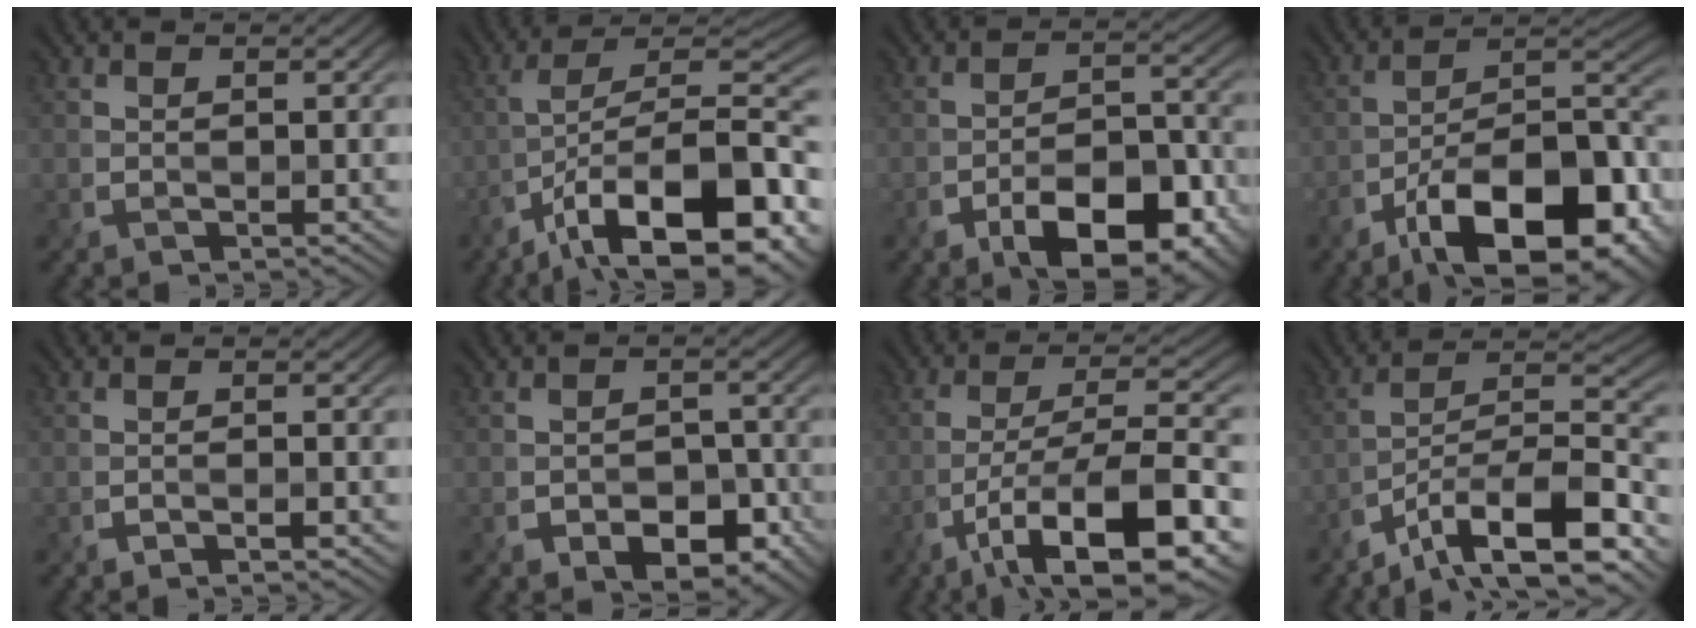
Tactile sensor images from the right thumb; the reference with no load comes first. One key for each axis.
{"total": 15.7, "fx": -7.5, "fy": 5.8, "fz": 12.5, "tx": -0.204, "ty": -0.008, "tz": -0.130}
{"total": 10.2, "fx": -5.4, "fy": 4.6, "fz": 7.4, "tx": -0.117, "ty": -0.005, "tz": -0.088}
{"total": 17.5, "fx": -10.0, "fy": 7.2, "fz": 12.4, "tx": -0.180, "ty": -0.011, "tz": -0.169}
{"total": 1.3, "fx": -0.6, "fy": 0.3, "fz": 1.1, "tx": -0.014, "ty": 0.003, "tz": -0.016}
{"total": 5.6, "fx": -2.8, "fy": 3.5, "fz": 3.3, "tx": -0.049, "ty": -0.016, "tz": -0.039}
{"total": 13.9, "fx": -6.6, "fy": 4.5, "fz": 11.4, "tx": -0.206, "ty": -0.009, "tz": -0.109}
{"total": 14.4, "fx": -9.7, "fy": 4.2, "fz": 9.8, "tx": -0.166, "ty": -0.002, "tz": -0.173}